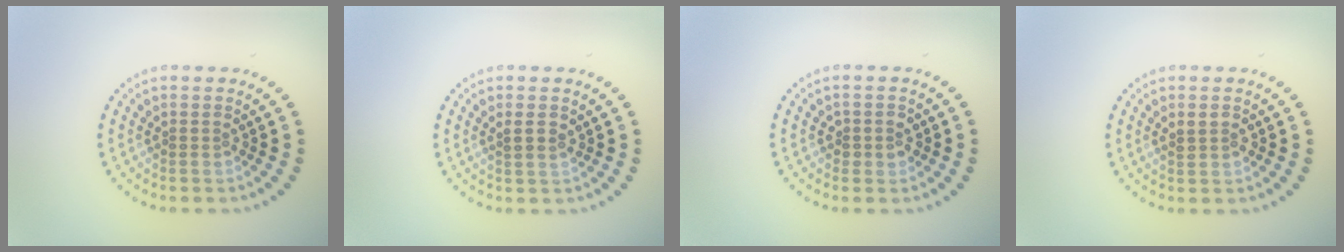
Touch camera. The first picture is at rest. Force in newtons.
{"total": 1.3, "press": 1.1, "slide": 0.6}
{"total": 1.4, "press": 1.3, "slide": 0.5}
{"total": 1.4, "press": 1.4, "slide": 0.2}